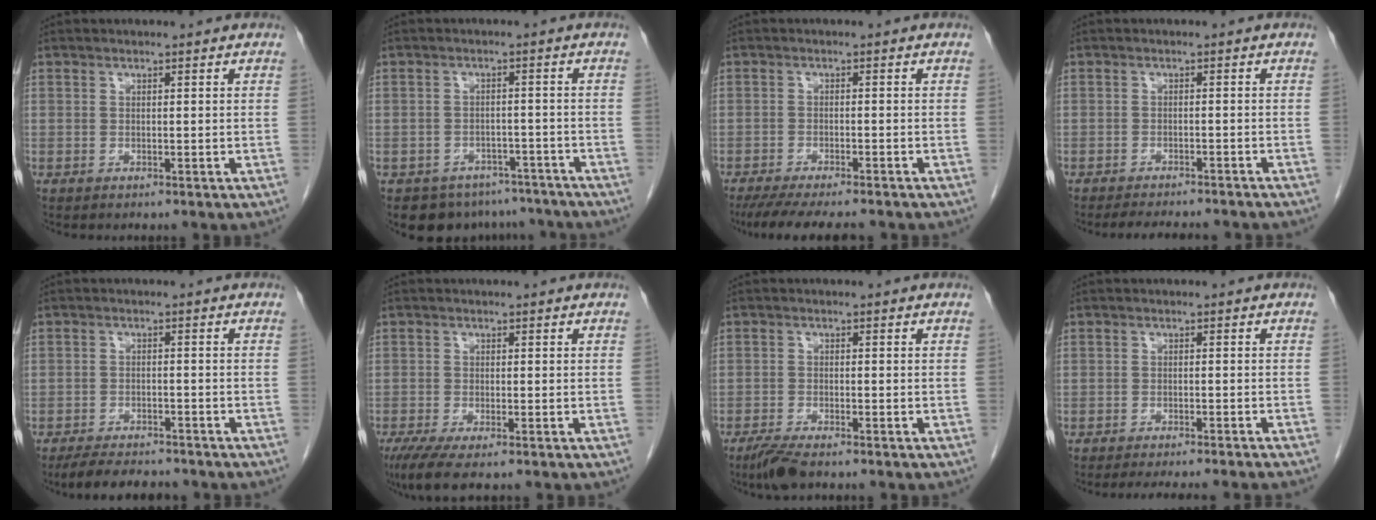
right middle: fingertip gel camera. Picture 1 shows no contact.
{"total": 9.5, "force": [-7.8, 5.3, 1.3], "torque": [-0.005, 0.015, -0.089]}
{"total": 10.7, "force": [-9.2, 1.5, 5.3], "torque": [-0.077, -0.019, -0.133]}
{"total": 9.8, "force": [-8.8, 1.5, 4.0], "torque": [-0.051, -0.010, -0.110]}
{"total": 7.2, "force": [-6.4, 1.8, 2.6], "torque": [-0.043, -0.014, -0.100]}
{"total": 4.8, "force": [-3.3, 0.7, 3.4], "torque": [-0.061, -0.014, -0.056]}
{"total": 3.7, "force": [-2.9, 0.5, 2.2], "torque": [-0.047, -0.009, -0.055]}
{"total": 9.4, "force": [-8.4, -0.2, 4.1], "torque": [-0.036, -0.017, -0.109]}